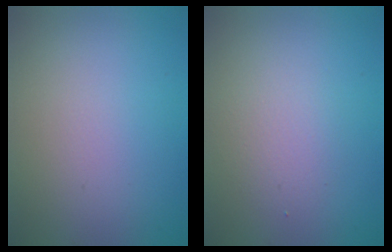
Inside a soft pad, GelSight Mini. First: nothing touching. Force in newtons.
{"total": 2.0, "press": 2.0, "slide": 0.1}